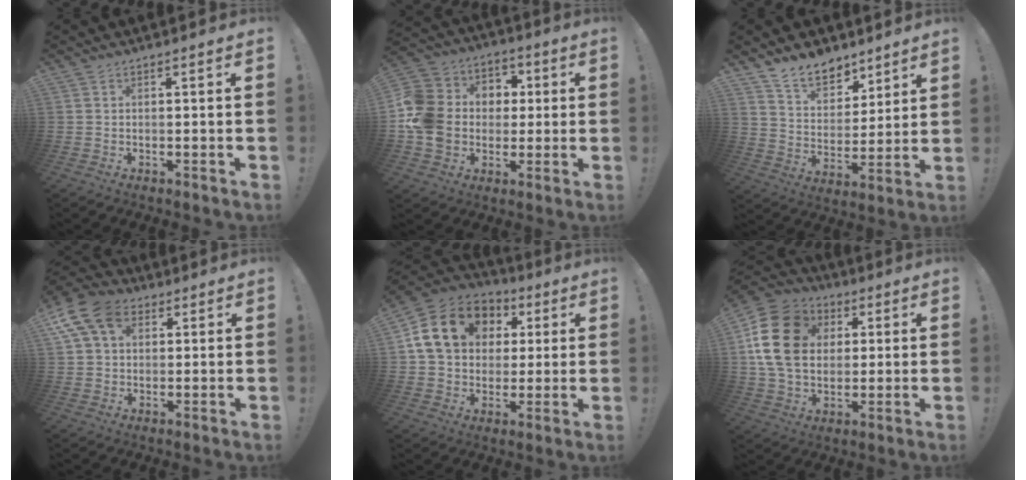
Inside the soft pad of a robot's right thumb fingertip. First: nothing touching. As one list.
[{"total": 17.0, "force": [-1.0, 15.1, 7.8], "torque": [-0.133, 0.020, -0.003]}, {"total": 11.3, "force": [9.1, 6.0, 3.0], "torque": [-0.052, -0.069, 0.177]}, {"total": 13.4, "force": [5.5, 9.4, 7.8], "torque": [-0.151, -0.016, 0.109]}, {"total": 18.8, "force": [5.7, 14.6, 10.3], "torque": [-0.165, -0.004, 0.121]}, {"total": 19.9, "force": [4.1, 15.1, 12.4], "torque": [-0.216, -0.003, 0.080]}]